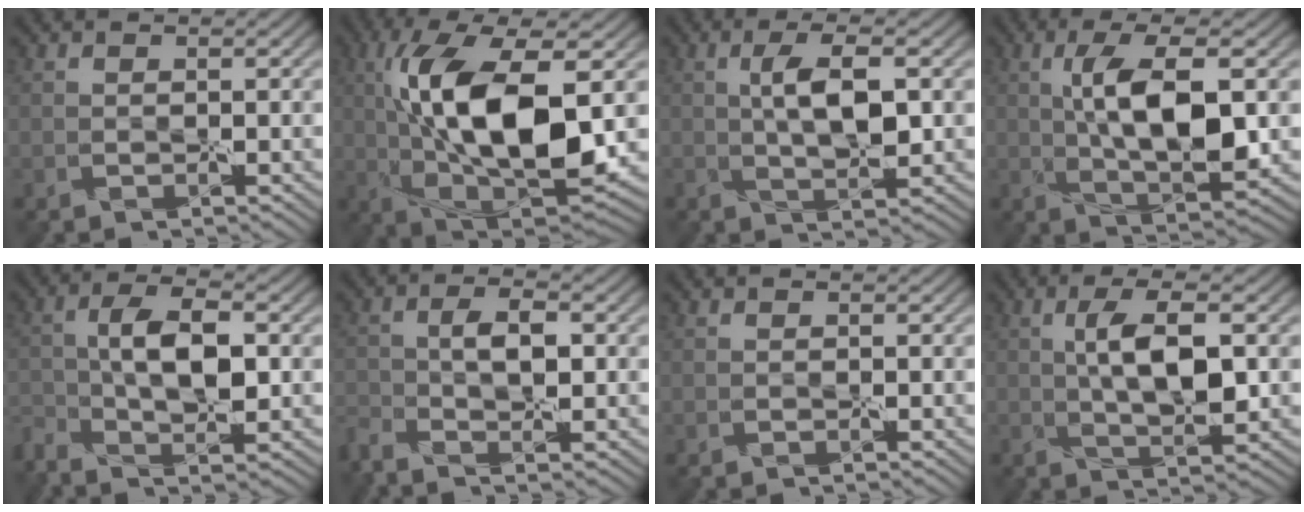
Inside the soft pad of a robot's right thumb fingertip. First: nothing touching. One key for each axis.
{"total": 13.1, "fx": 1.8, "fy": 5.5, "fz": 11.8, "tx": -0.220, "ty": 0.009, "tz": 0.031}
{"total": 4.2, "fx": 1.1, "fy": 1.2, "fz": 3.9, "tx": -0.067, "ty": 0.005, "tz": 0.018}
{"total": 8.0, "fx": 1.7, "fy": 2.6, "fz": 7.4, "tx": -0.120, "ty": 0.009, "tz": 0.029}
{"total": 7.0, "fx": -1.7, "fy": 3.1, "fz": 6.0, "tx": -0.119, "ty": -0.001, "tz": -0.039}
{"total": 4.7, "fx": -2.3, "fy": 1.8, "fz": 3.7, "tx": -0.073, "ty": -0.005, "tz": -0.048}
{"total": 0.0}
{"total": 5.4, "fx": 1.3, "fy": 1.6, "fz": 5.0, "tx": -0.086, "ty": 0.007, "tz": 0.022}